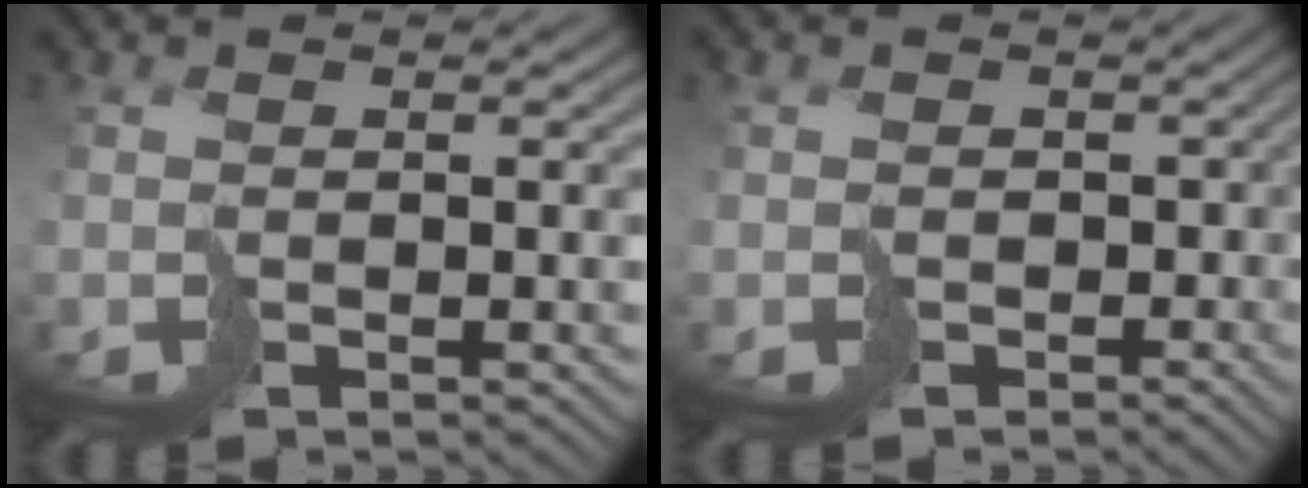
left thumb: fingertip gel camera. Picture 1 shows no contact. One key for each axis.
{"total": 3.0, "fx": -1.1, "fy": 2.6, "fz": 0.8, "tx": -0.020, "ty": -0.006, "tz": -0.023}